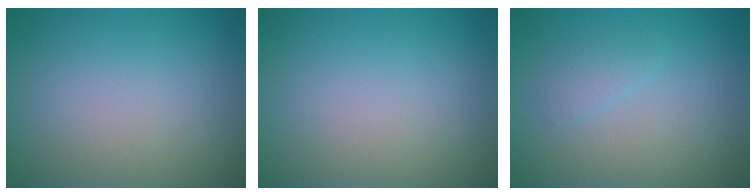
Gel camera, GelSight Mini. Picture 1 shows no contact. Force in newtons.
{"total": 0.0}
{"total": 1.2, "press": 1.2, "slide": 0.1}